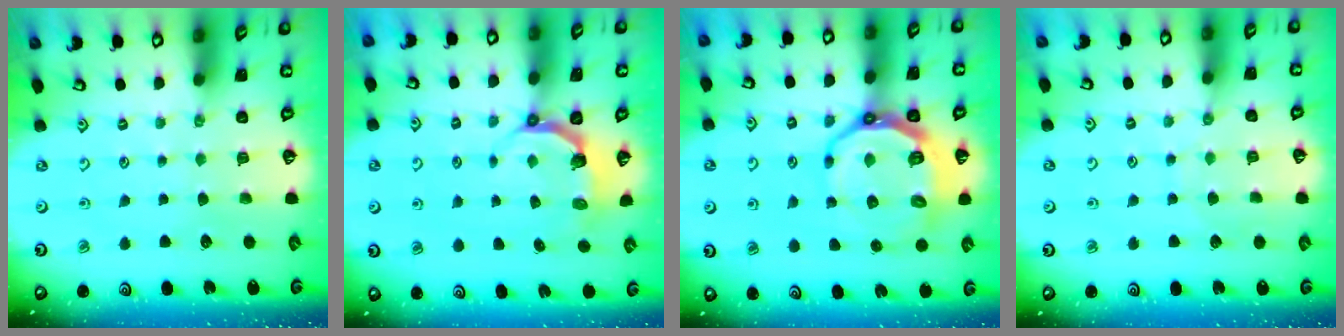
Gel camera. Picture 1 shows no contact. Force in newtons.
{"total": 4.6, "press": 3.0, "slide": 3.5}
{"total": 13.4, "press": 12.8, "slide": 4.0}
{"total": 5.1, "press": 5.0, "slide": 0.6}